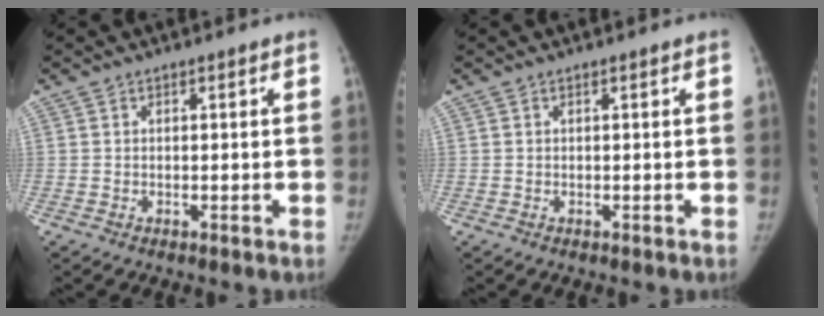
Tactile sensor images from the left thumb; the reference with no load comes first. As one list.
[{"total": 0.0}]